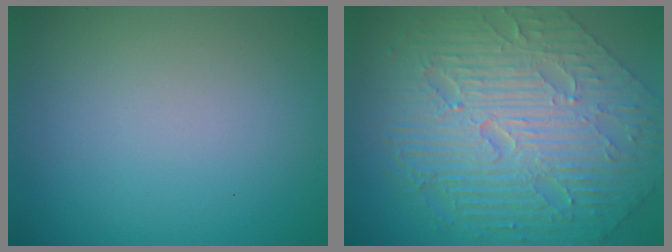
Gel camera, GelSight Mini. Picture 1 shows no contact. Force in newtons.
{"total": 11.2, "press": 7.3, "slide": 8.4}